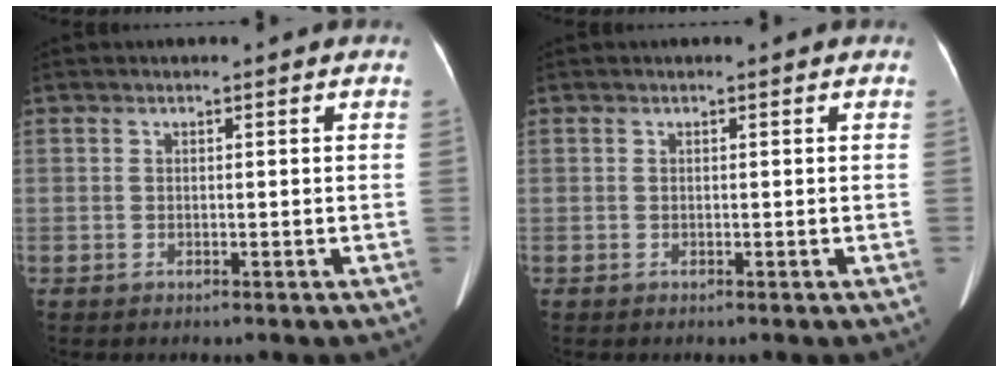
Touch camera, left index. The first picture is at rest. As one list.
[{"total": 0.0}]